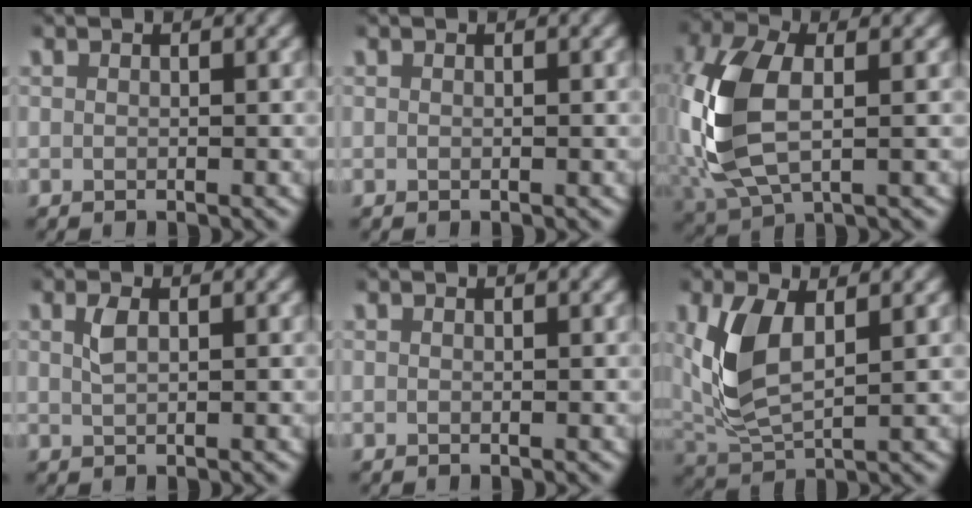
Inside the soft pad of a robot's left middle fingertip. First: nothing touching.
{"total": 0.0}
{"total": 8.9, "force": [0.6, 5.4, 7.0], "torque": [-0.192, -0.014, 0.025]}
{"total": 1.3, "force": [0.5, 0.5, 1.1], "torque": [-0.029, 0.000, 0.011]}
{"total": 0.0}
{"total": 5.5, "force": [1.5, 3.0, 4.3], "torque": [-0.115, -0.003, 0.033]}